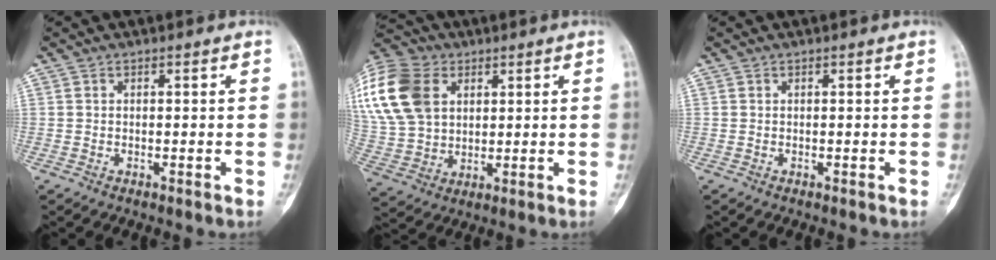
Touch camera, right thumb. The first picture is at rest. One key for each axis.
{"total": 21.4, "fx": 6.9, "fy": 15.5, "fz": 13.1, "tx": -0.294, "ty": 0.017, "tz": 0.133}
{"total": 0.0}